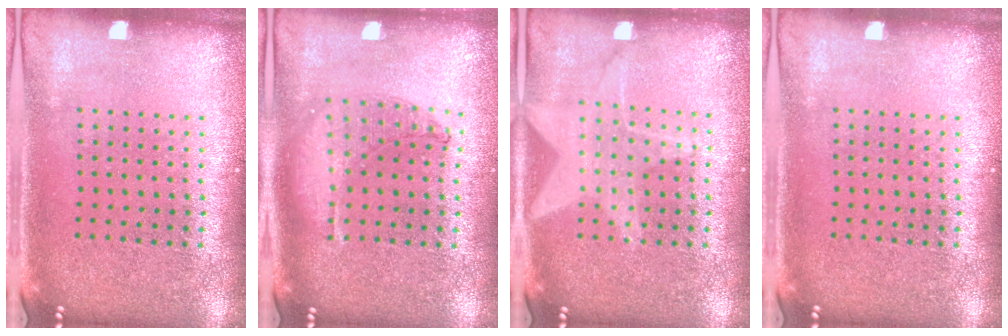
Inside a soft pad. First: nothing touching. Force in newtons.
{"total": 1.0, "press": 0.9, "slide": 0.3}
{"total": 1.4, "press": 1.4, "slide": 0.2}
{"total": 0.0}